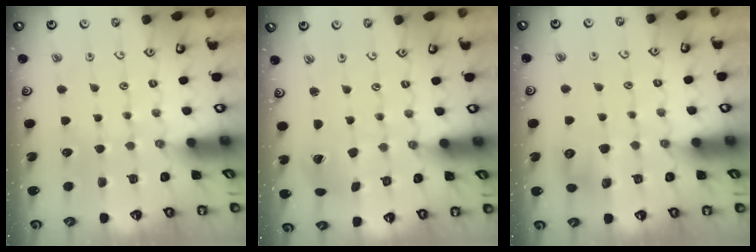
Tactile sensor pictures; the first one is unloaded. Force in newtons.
{"total": 2.1, "press": 2.0, "slide": 0.3}
{"total": 7.2, "press": 7.2, "slide": 0.6}